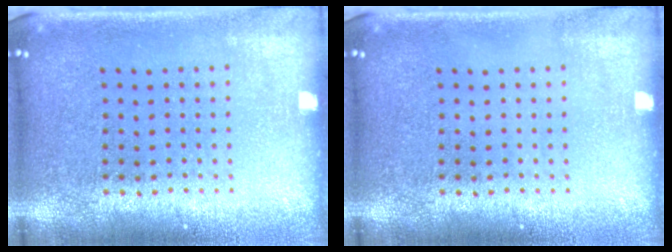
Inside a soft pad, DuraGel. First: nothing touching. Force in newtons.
{"total": 0.0}